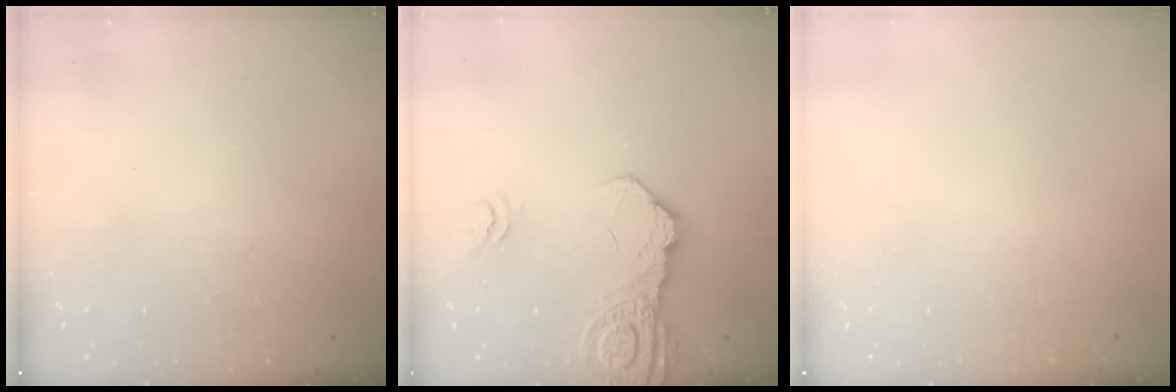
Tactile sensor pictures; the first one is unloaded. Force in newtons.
{"total": 13.2, "press": 13.2, "slide": 1.4}
{"total": 0.0}